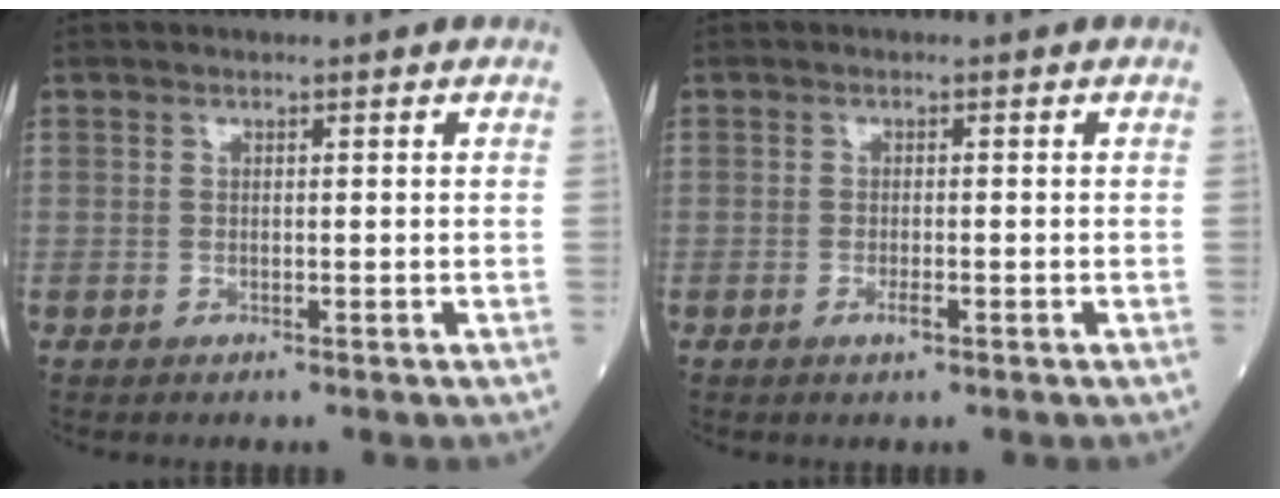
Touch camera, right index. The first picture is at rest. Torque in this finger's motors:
{"motor_torque": [0.17, 0.00, 0.00, -0.01]}